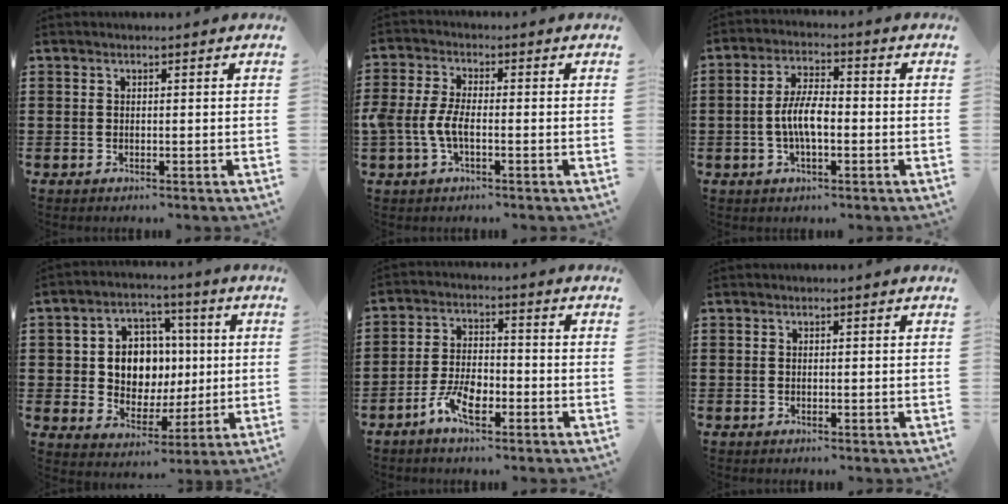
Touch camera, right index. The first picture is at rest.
{"total": 4.7, "force": [-1.3, 1.9, 4.0], "torque": [-0.106, -0.007, -0.034]}
{"total": 6.4, "force": [-1.0, 2.6, 5.7], "torque": [-0.120, 0.002, -0.024]}
{"total": 8.4, "force": [0.7, 7.2, 4.2], "torque": [-0.093, 0.016, 0.015]}
{"total": 6.1, "force": [-3.5, 2.6, 4.2], "torque": [-0.096, 0.004, -0.071]}
{"total": 0.0}